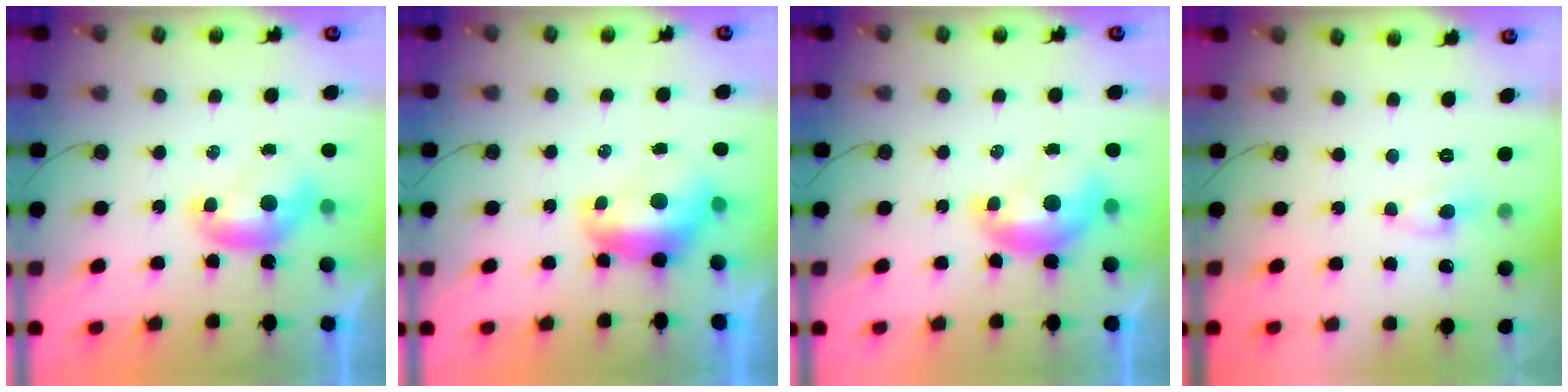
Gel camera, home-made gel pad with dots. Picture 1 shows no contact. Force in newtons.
{"total": 1.7, "press": 1.5, "slide": 0.8}
{"total": 1.5, "press": 1.4, "slide": 0.4}
{"total": 3.5, "press": 3.4, "slide": 0.7}